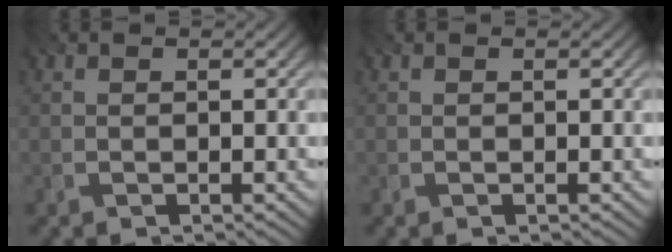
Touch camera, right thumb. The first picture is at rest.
{"total": 0.0}